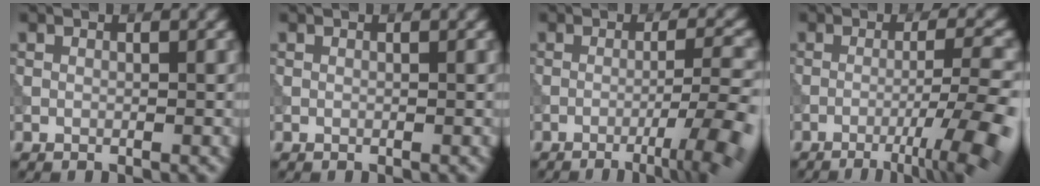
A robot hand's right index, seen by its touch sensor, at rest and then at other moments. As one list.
[{"total": 0.0}, {"total": 6.9, "force": [-3.2, 1.1, 6.0], "torque": [-0.083, 0.005, -0.048]}, {"total": 8.5, "force": [-4.1, 1.4, 7.4], "torque": [-0.102, 0.003, -0.059]}]